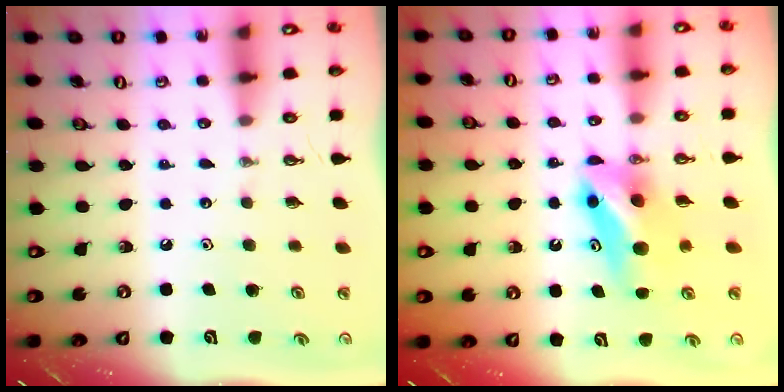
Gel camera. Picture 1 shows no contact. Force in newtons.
{"total": 7.1, "press": 6.6, "slide": 2.5}